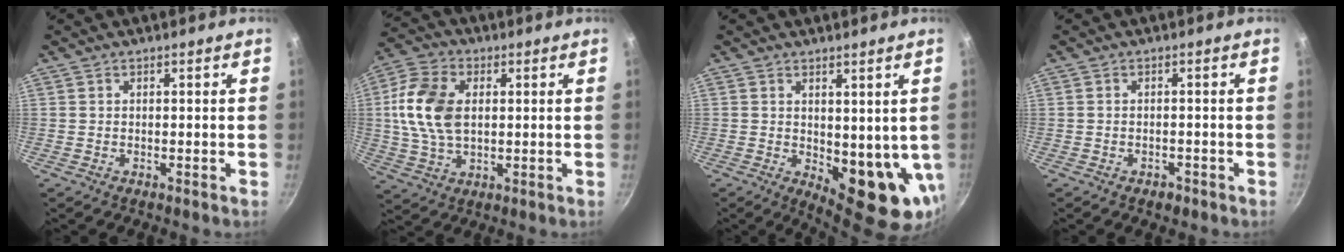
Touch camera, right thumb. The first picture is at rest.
{"total": 13.2, "force": [1.5, 8.6, 10.0], "torque": [-0.183, 0.007, 0.022]}
{"total": 11.2, "force": [0.3, 5.4, 9.8], "torque": [-0.107, -0.020, 0.020]}
{"total": 2.0, "force": [-1.3, 1.1, 1.1], "torque": [-0.017, 0.011, -0.013]}